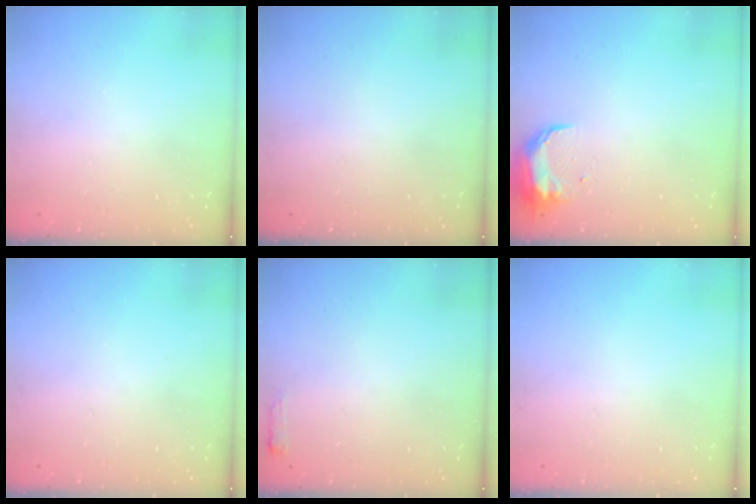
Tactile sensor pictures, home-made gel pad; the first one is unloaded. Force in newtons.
{"total": 0.0}
{"total": 8.7, "press": 8.7, "slide": 0.6}
{"total": 12.1, "press": 3.1, "slide": 11.7}
{"total": 2.7, "press": 2.6, "slide": 0.5}
{"total": 0.0}